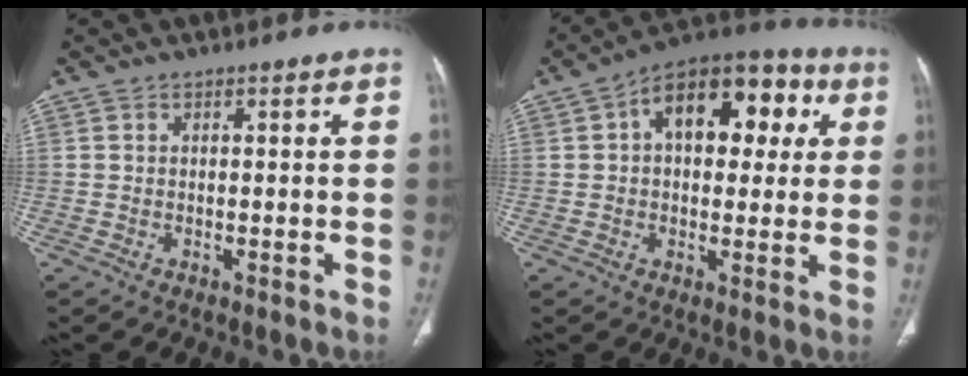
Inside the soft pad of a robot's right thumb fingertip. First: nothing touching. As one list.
[{"total": 17.1, "force": [4.5, 10.2, 13.0], "torque": [-0.138, 0.027, 0.056]}]